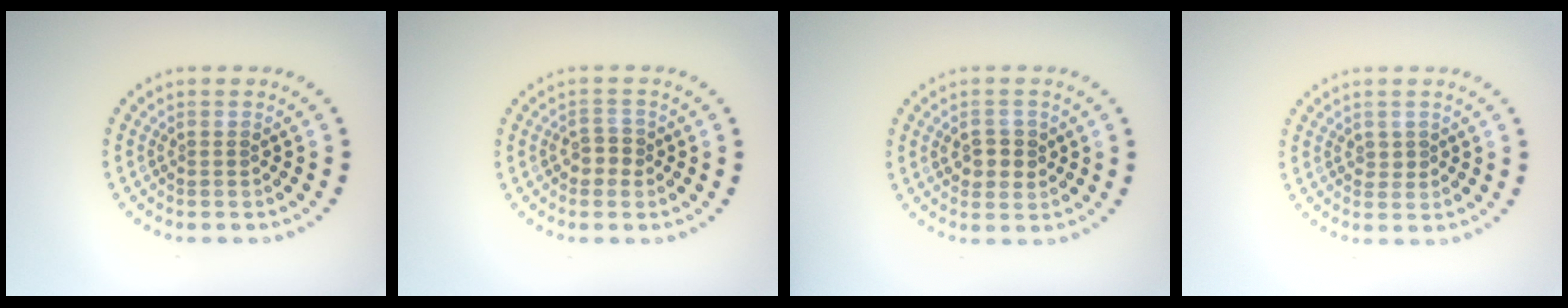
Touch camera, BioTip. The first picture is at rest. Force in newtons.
{"total": 1.9, "press": 1.8, "slide": 0.7}
{"total": 2.7, "press": 2.6, "slide": 0.5}
{"total": 0.6, "press": 0.5, "slide": 0.2}